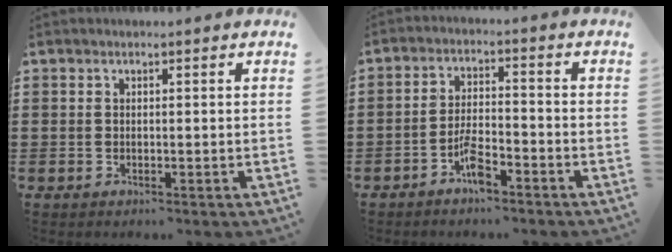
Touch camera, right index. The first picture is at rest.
{"total": 4.8, "force": [-3.3, 1.4, 3.2], "torque": [-0.067, 0.006, -0.063]}